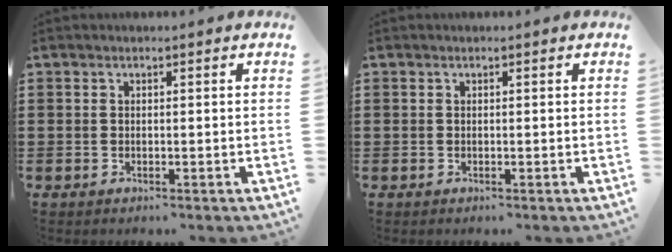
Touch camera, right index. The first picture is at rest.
{"total": 0.0}